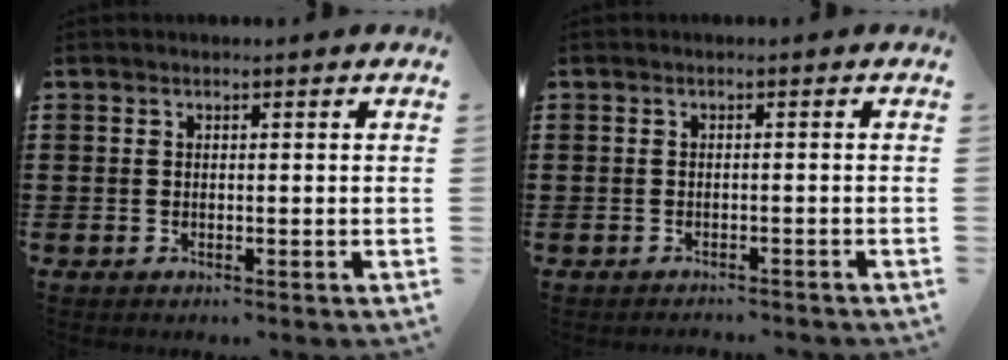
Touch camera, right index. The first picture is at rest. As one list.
[{"total": 1.0, "force": [-1.0, 0.2, -0.2], "torque": [0.000, 0.002, -0.023]}]